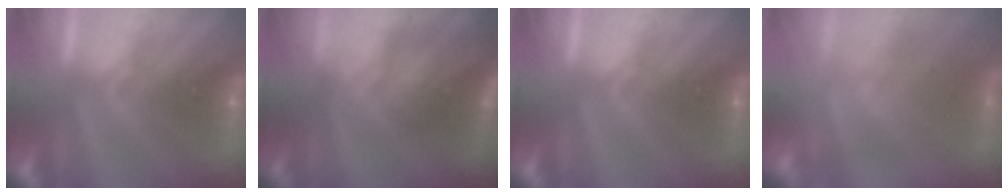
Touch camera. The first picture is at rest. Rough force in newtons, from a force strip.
{"total": 4.4}
{"total": 0.0}
{"total": 4.1}